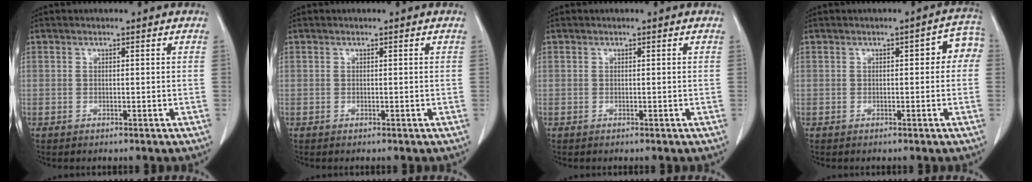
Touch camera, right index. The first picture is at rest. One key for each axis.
{"total": 0.0}
{"total": 0.0}
{"total": 4.4, "fx": 0.5, "fy": 1.8, "fz": 4.0, "tx": -0.038, "ty": 0.027, "tz": 0.000}